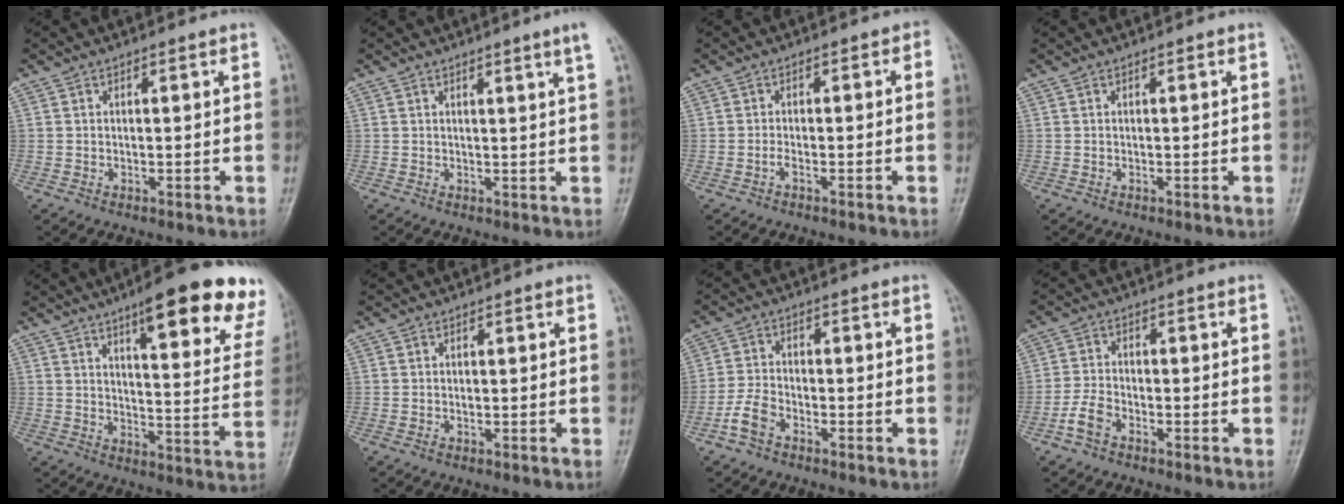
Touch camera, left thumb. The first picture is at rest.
{"total": 3.0, "force": [1.8, -0.8, 2.3], "torque": [-0.032, -0.013, 0.028]}
{"total": 1.7, "force": [-1.0, 0.7, 1.2], "torque": [-0.018, 0.014, -0.020]}
{"total": 0.0}
{"total": 22.4, "force": [14.1, 5.3, 16.5], "torque": [-0.182, -0.048, 0.173]}
{"total": 0.5, "force": [-0.2, 0.4, 0.3], "torque": [-0.008, 0.003, -0.003]}
{"total": 4.6, "force": [-2.9, 2.6, 2.4], "torque": [-0.051, 0.014, -0.063]}
{"total": 4.0, "force": [-2.6, 2.2, 2.2], "torque": [-0.049, 0.013, -0.055]}